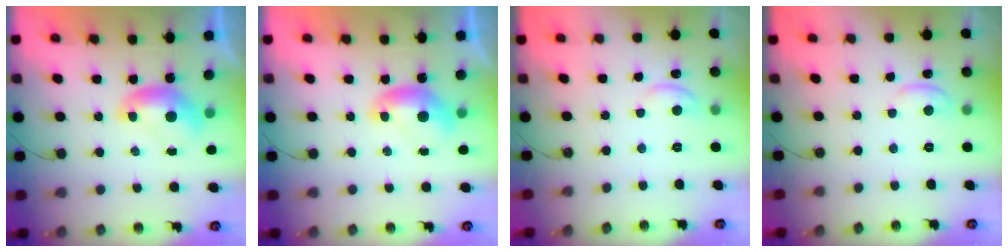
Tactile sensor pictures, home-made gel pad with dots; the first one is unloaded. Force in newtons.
{"total": 0.0}
{"total": 0.6, "press": 0.2, "slide": 0.6}
{"total": 0.9, "press": 0.8, "slide": 0.4}